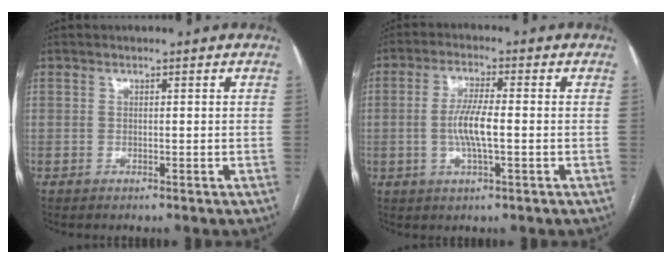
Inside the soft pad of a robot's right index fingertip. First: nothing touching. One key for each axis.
{"total": 6.1, "fx": -0.7, "fy": 0.8, "fz": 6.0, "tx": -0.123, "ty": -0.002, "tz": -0.016}